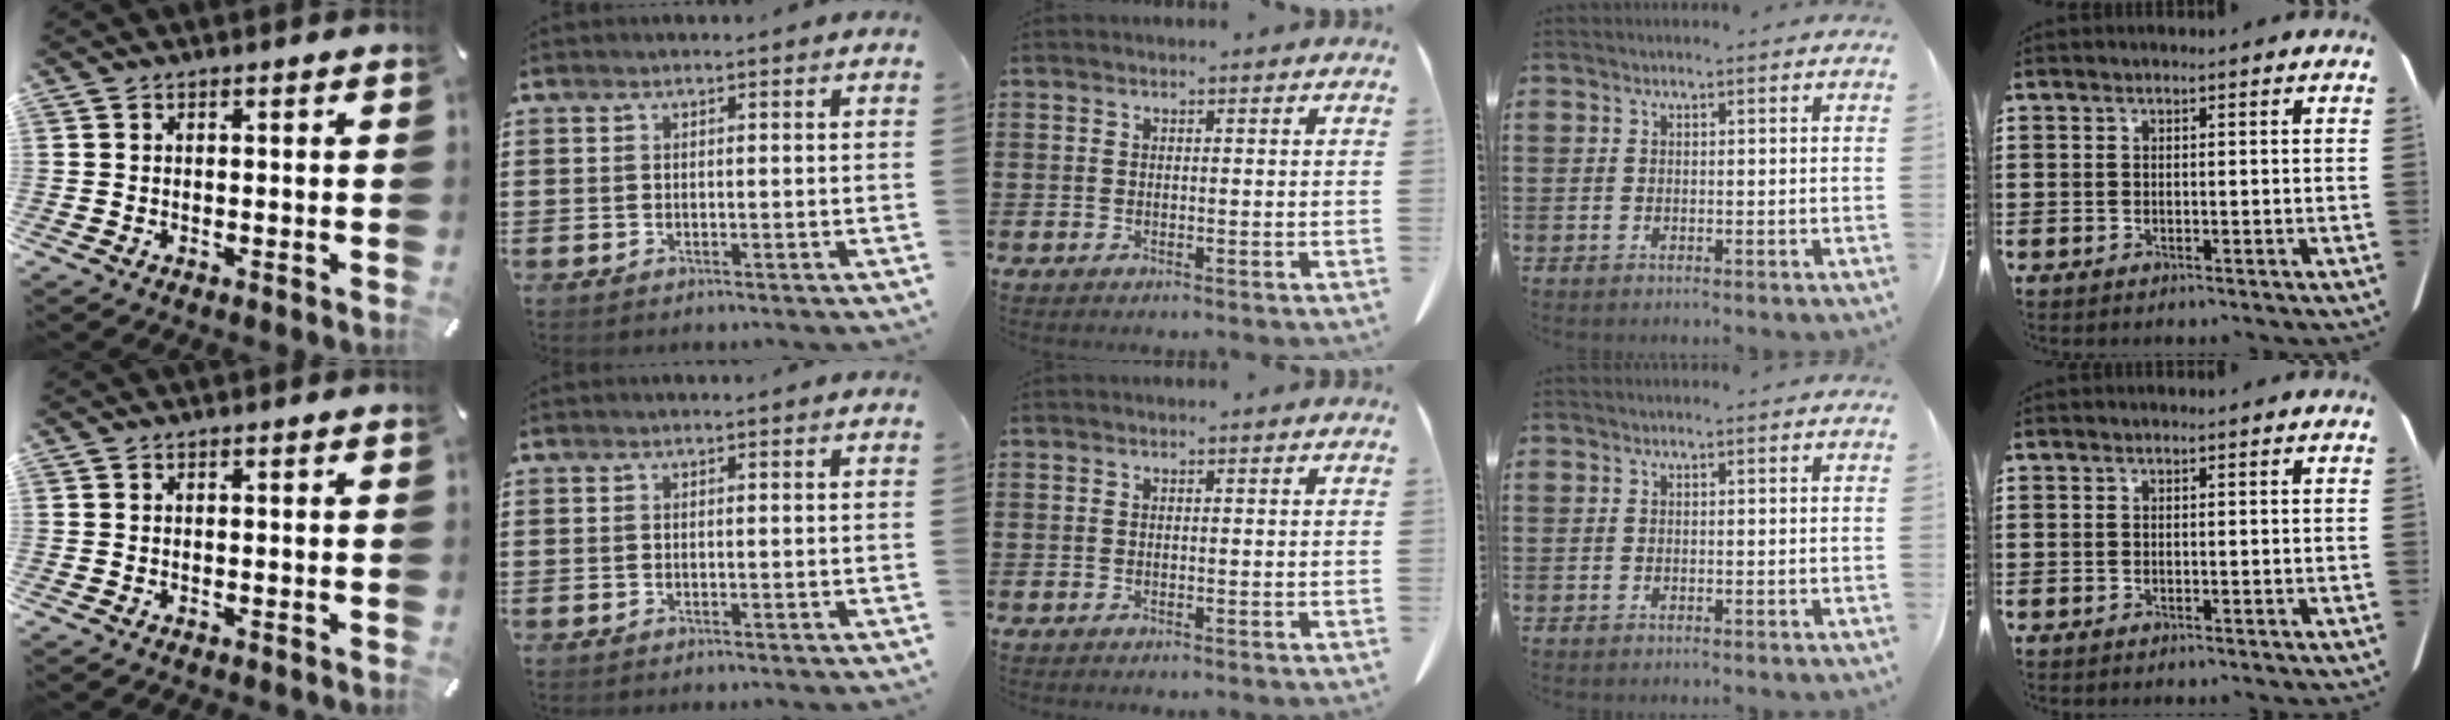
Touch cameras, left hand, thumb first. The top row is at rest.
{}